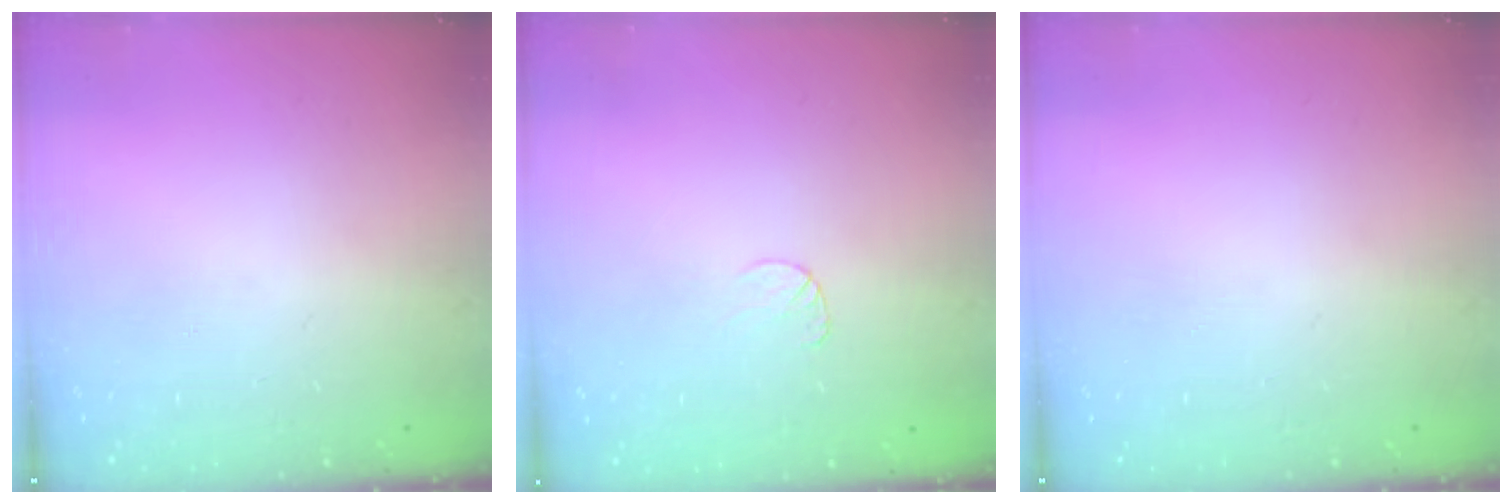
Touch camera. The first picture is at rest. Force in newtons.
{"total": 3.8, "press": 3.8, "slide": 0.4}
{"total": 0.0}